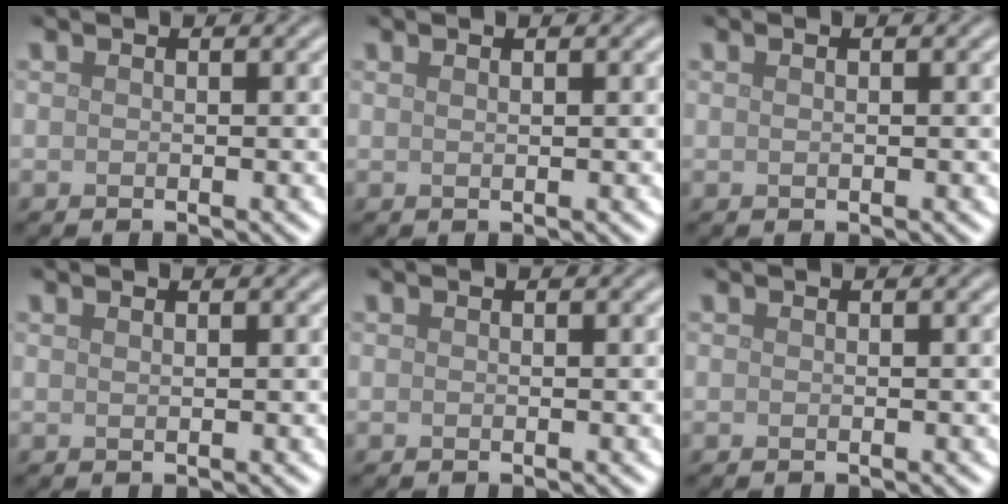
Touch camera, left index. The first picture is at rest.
{"total": 1.0, "force": [0.6, 0.4, 0.7], "torque": [-0.004, 0.000, 0.002]}
{"total": 0.6, "force": [0.3, 0.3, 0.5], "torque": [-0.008, -0.002, 0.004]}
{"total": 0.7, "force": [0.5, 0.2, 0.4], "torque": [-0.005, 0.000, 0.005]}
{"total": 0.0}
{"total": 0.0}